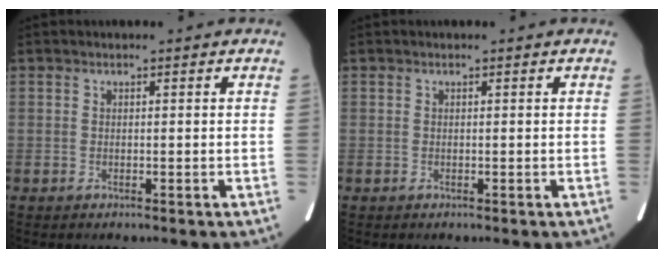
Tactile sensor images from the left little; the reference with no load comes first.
{"total": 0.0}